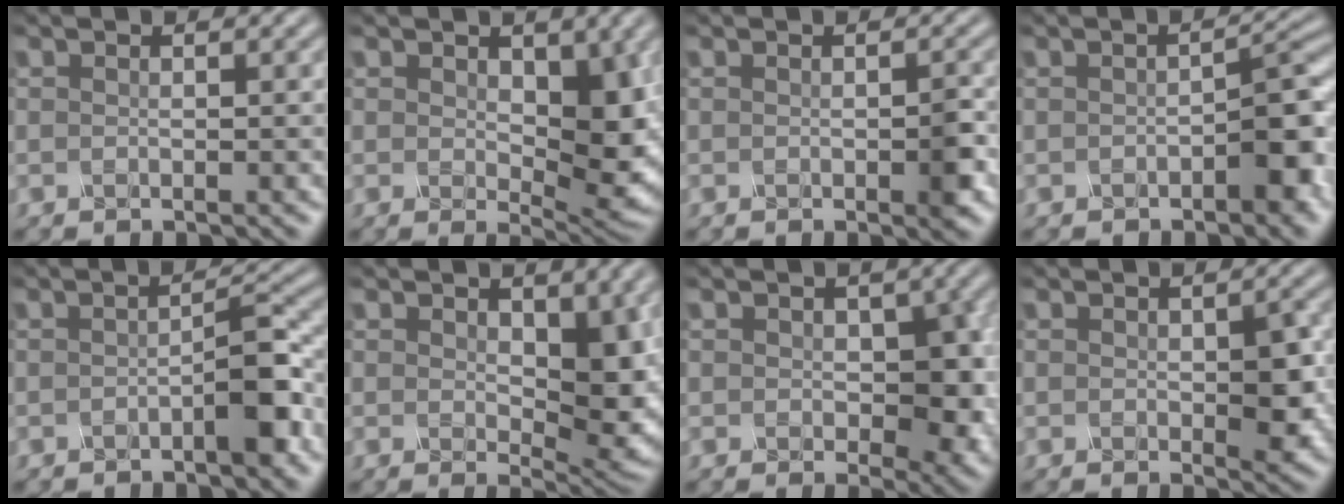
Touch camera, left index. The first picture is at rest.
{"total": 6.6, "force": [0.3, 3.5, 5.6], "torque": [-0.096, -0.012, 0.018]}
{"total": 1.9, "force": [-1.0, 0.2, 1.7], "torque": [-0.045, -0.006, -0.006]}
{"total": 3.4, "force": [-1.7, 0.7, 2.9], "torque": [-0.052, 0.007, -0.020]}
{"total": 3.0, "force": [-1.4, 0.2, 2.7], "torque": [-0.051, 0.006, -0.020]}
{"total": 6.8, "force": [0.5, 3.7, 5.7], "torque": [-0.100, -0.012, 0.021]}
{"total": 5.0, "force": [-0.5, 3.1, 3.9], "torque": [-0.058, -0.004, 0.000]}
{"total": 3.0, "force": [-0.5, 1.2, 2.7], "torque": [-0.055, -0.003, 0.004]}